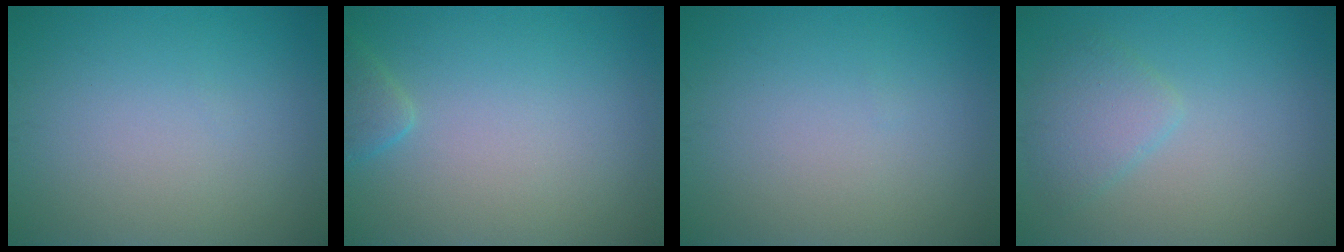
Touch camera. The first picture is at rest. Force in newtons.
{"total": 1.5, "press": 1.5, "slide": 0.2}
{"total": 0.0}
{"total": 2.5, "press": 2.5, "slide": 0.2}